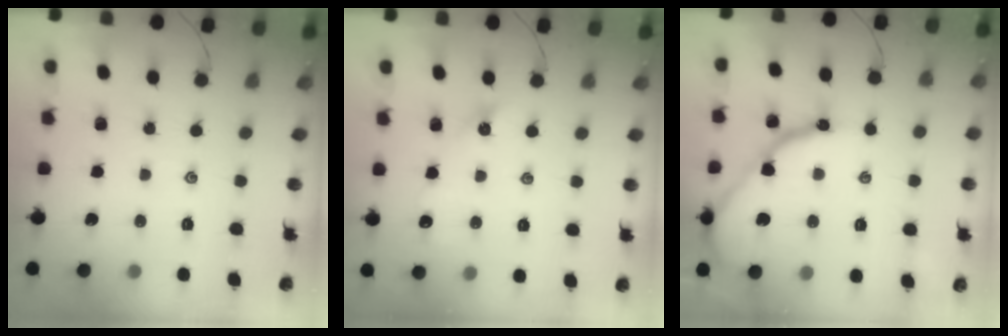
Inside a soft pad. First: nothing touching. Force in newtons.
{"total": 5.2, "press": 5.1, "slide": 0.5}
{"total": 13.3, "press": 13.3, "slide": 1.3}